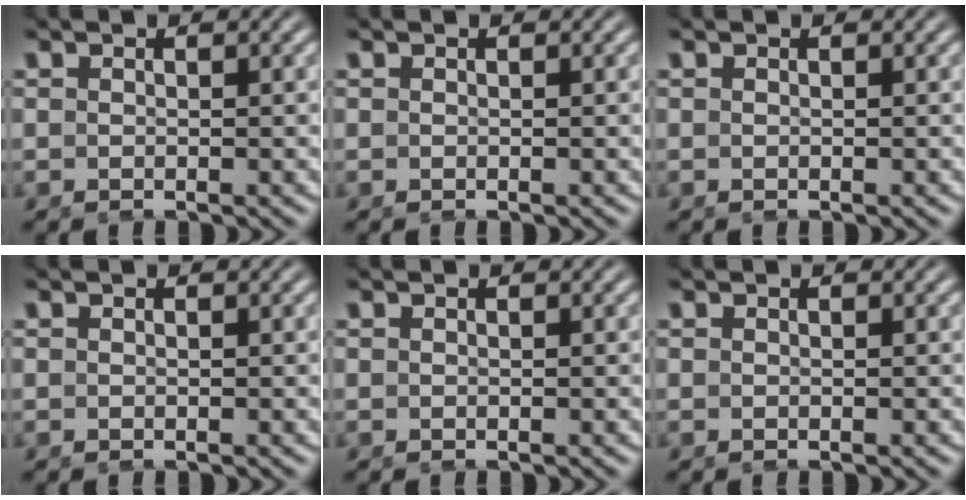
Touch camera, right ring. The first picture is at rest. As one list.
[{"total": 0.0}, {"total": 0.0}, {"total": 0.0}, {"total": 0.0}, {"total": 0.0}]